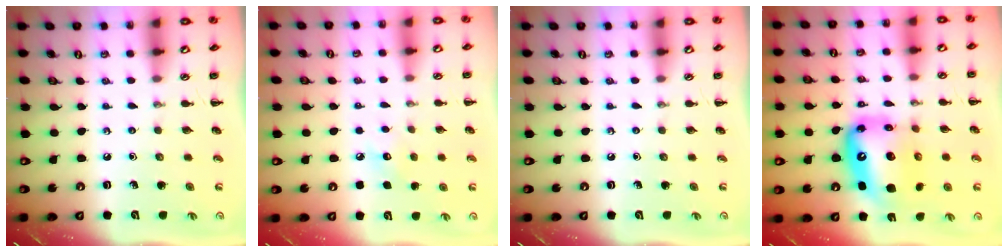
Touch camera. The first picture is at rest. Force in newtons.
{"total": 6.7, "press": 6.5, "slide": 1.7}
{"total": 0.0}
{"total": 16.3, "press": 15.7, "slide": 4.4}